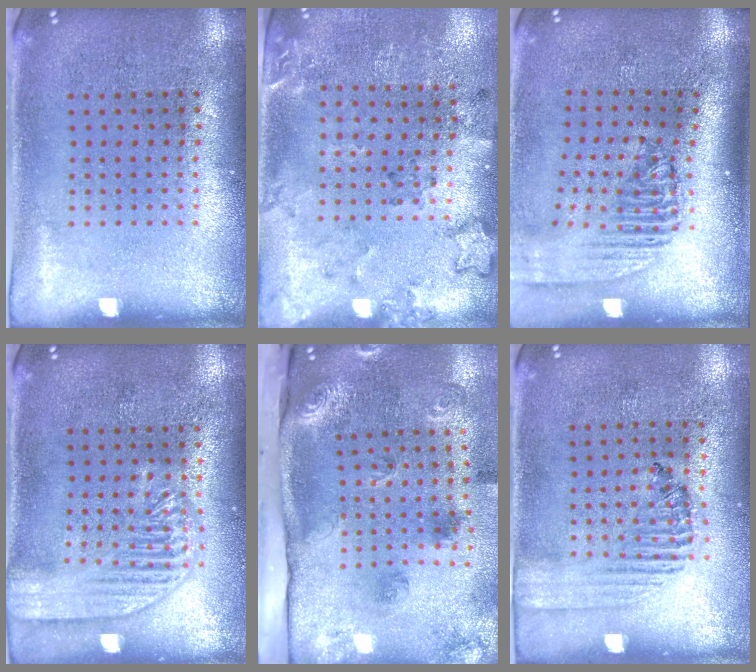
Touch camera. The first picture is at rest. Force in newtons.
{"total": 2.0, "press": 1.5, "slide": 1.4}
{"total": 2.3, "press": 1.7, "slide": 1.5}
{"total": 2.0, "press": 2.0, "slide": 0.2}
{"total": 2.8, "press": 1.9, "slide": 2.1}
{"total": 1.3, "press": 1.0, "slide": 0.8}